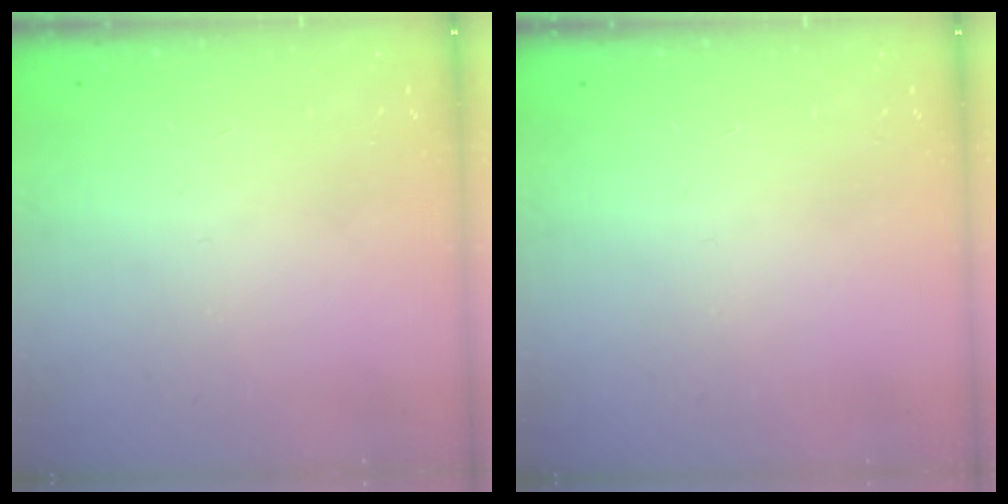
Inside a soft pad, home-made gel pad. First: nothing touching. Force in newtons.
{"total": 0.0}